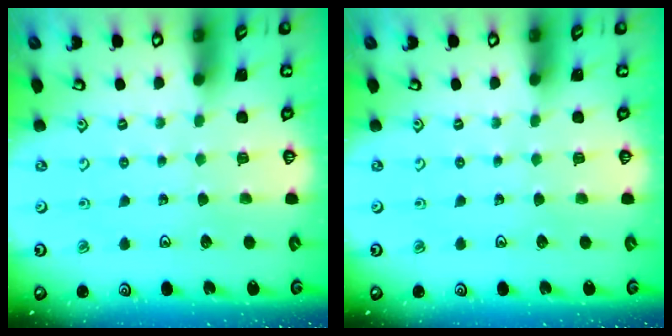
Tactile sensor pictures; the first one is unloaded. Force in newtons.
{"total": 0.0}